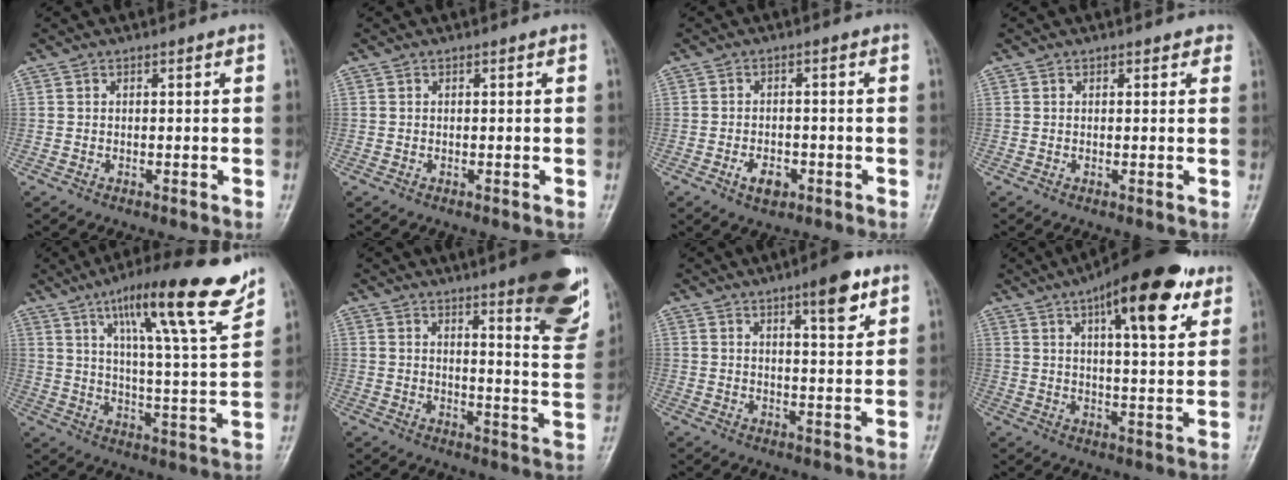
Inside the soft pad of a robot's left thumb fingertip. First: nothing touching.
{"total": 0.0}
{"total": 4.0, "force": [-1.9, 2.5, 2.6], "torque": [-0.037, 0.008, -0.030]}
{"total": 1.4, "force": [1.0, 0.8, 0.5], "torque": [0.010, -0.003, 0.005]}
{"total": 19.3, "force": [12.6, 2.3, 14.4], "torque": [-0.197, -0.058, 0.192]}
{"total": 16.7, "force": [10.3, 3.2, 12.7], "torque": [-0.128, -0.066, 0.131]}
{"total": 7.5, "force": [4.4, 1.8, 5.8], "torque": [-0.073, -0.024, 0.062]}
{"total": 17.7, "force": [9.5, 5.7, 13.8], "torque": [-0.174, -0.025, 0.135]}